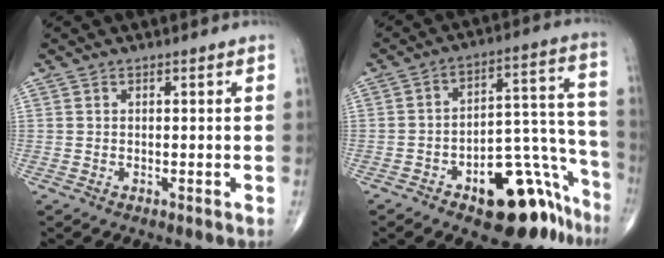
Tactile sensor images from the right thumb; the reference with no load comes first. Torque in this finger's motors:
{"motor_torque": [4.10, 0.90, 1.06, -1.17, 0.06]}